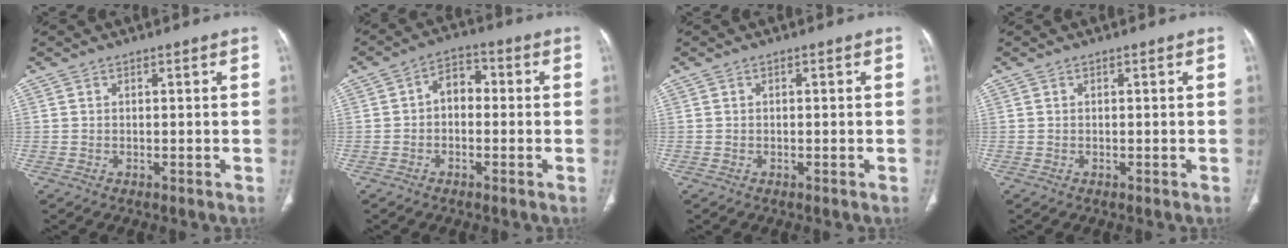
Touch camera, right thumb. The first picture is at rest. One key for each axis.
{"total": 5.2, "fx": -0.4, "fy": 3.7, "fz": 3.6, "tx": -0.041, "ty": 0.023, "tz": -0.021}
{"total": 0.0}
{"total": 0.0}